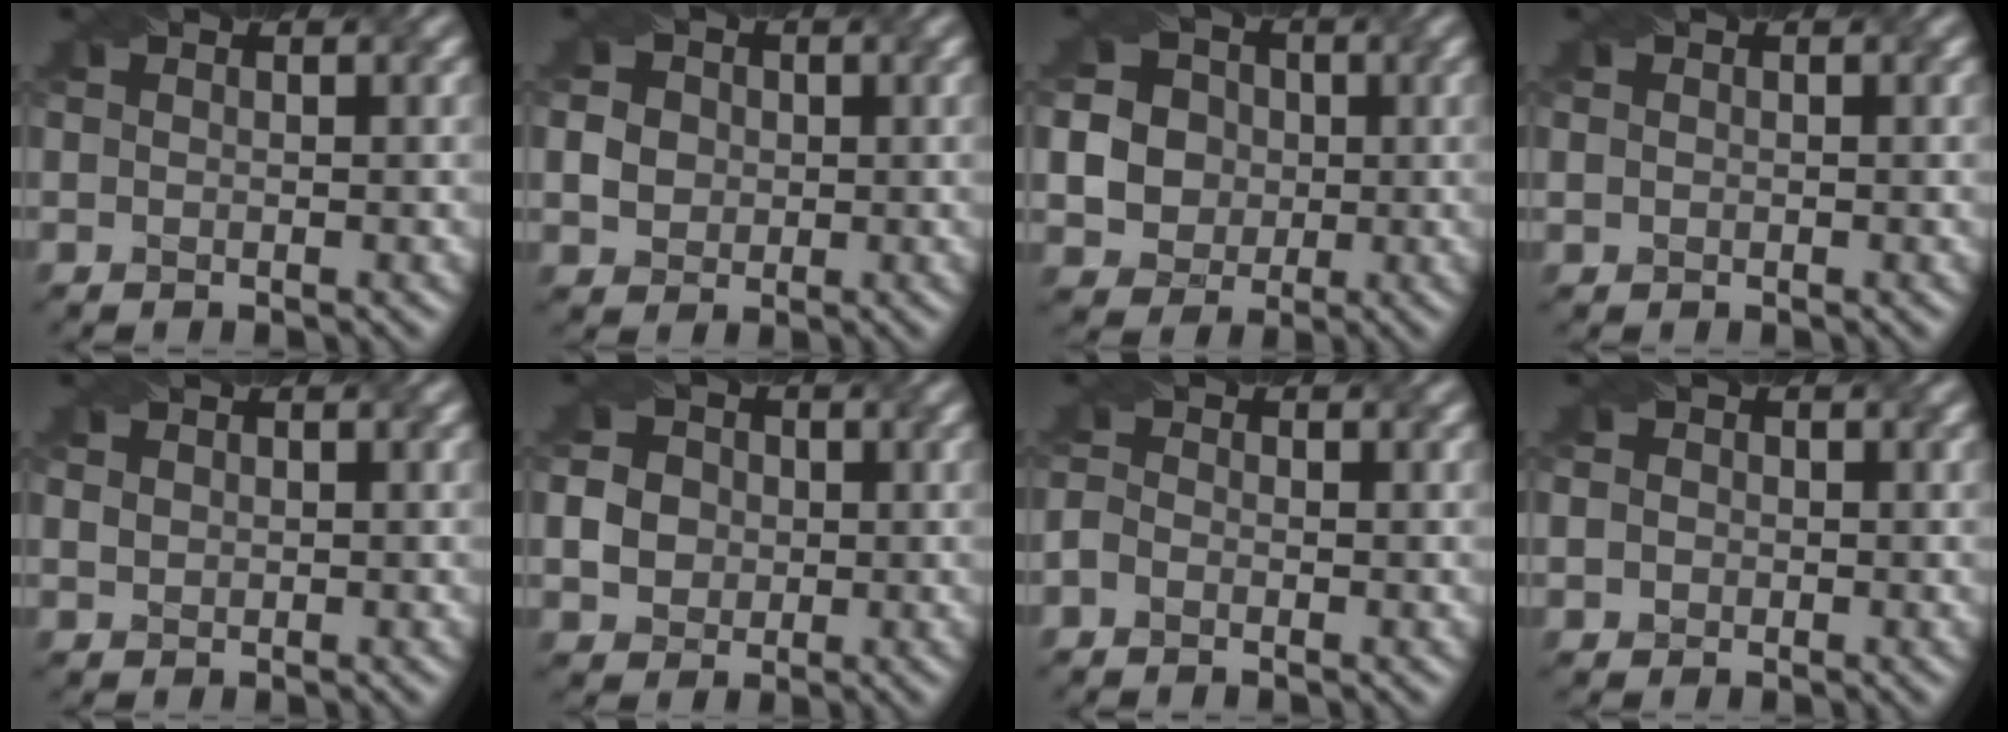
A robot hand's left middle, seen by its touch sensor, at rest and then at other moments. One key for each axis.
{"total": 5.0, "fx": 1.3, "fy": 4.3, "fz": 2.0, "tx": -0.044, "ty": 0.029, "tz": 0.015}
{"total": 8.9, "fx": 0.3, "fy": 8.3, "fz": 3.1, "tx": -0.090, "ty": 0.028, "tz": 0.004}
{"total": 1.0, "fx": 0.5, "fy": 0.9, "fz": 0.3, "tx": -0.011, "ty": 0.010, "tz": 0.006}
{"total": 1.9, "fx": 1.1, "fy": 1.3, "fz": 0.8, "tx": -0.026, "ty": 0.008, "tz": 0.023}
{"total": 4.9, "fx": 0.4, "fy": 4.5, "fz": 1.9, "tx": -0.039, "ty": 0.026, "tz": 0.005}
{"total": 1.1, "fx": -1.0, "fy": 0.5, "fz": 0.3, "tx": -0.012, "ty": 0.006, "tz": -0.016}
{"total": 3.3, "fx": 1.0, "fy": 2.8, "fz": 1.3, "tx": -0.015, "ty": 0.028, "tz": -0.002}